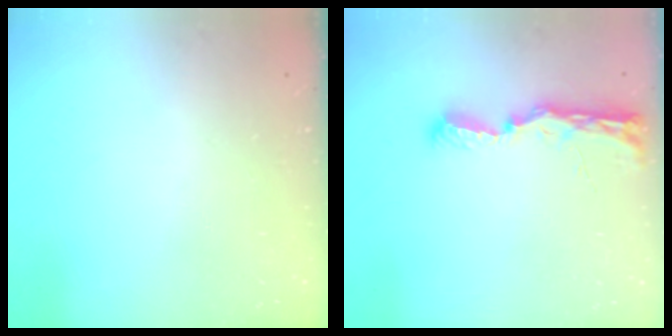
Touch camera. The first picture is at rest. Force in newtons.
{"total": 8.8, "press": 8.8, "slide": 1.0}